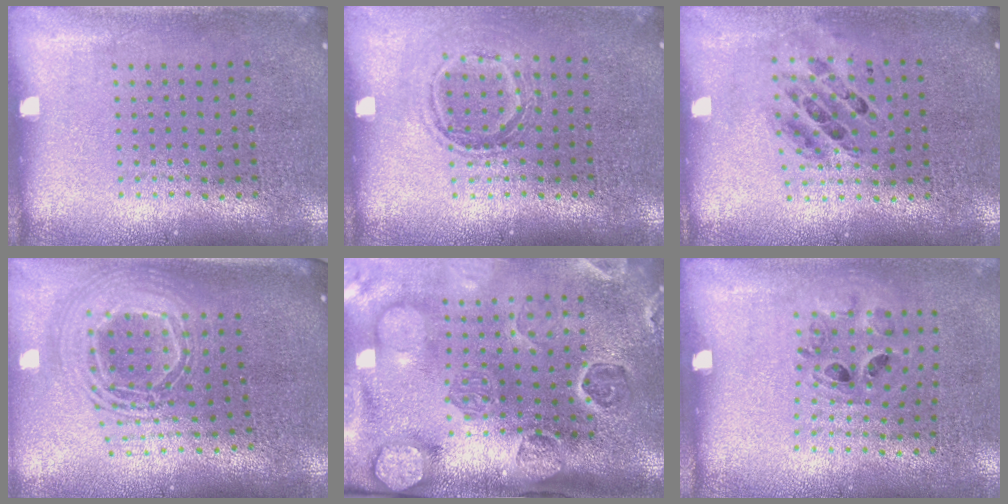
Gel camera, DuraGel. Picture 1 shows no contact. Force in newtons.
{"total": 1.1, "press": 1.0, "slide": 0.6}
{"total": 0.7, "press": 0.7, "slide": 0.2}
{"total": 2.4, "press": 1.8, "slide": 1.6}
{"total": 4.6, "press": 3.4, "slide": 3.0}
{"total": 1.0, "press": 0.8, "slide": 0.5}